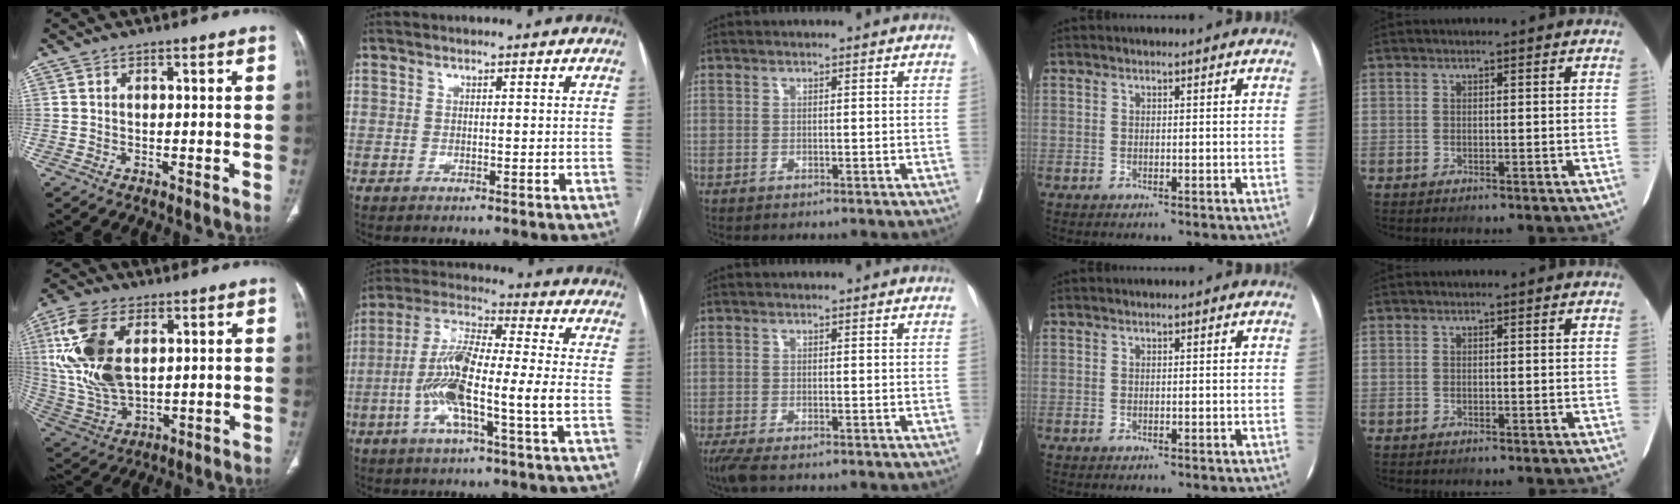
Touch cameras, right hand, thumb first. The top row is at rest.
{"thumb": {"total": 17.3, "force": [4.4, 9.6, 13.7], "torque": [-0.288, -0.010, 0.091]}, "index": {"total": 14.0, "force": [-2.8, 1.0, 13.6], "torque": [-0.275, 0.004, -0.060]}, "middle": {"total": 3.1, "force": [-2.3, 0.4, 1.9], "torque": [-0.038, -0.011, -0.044]}}